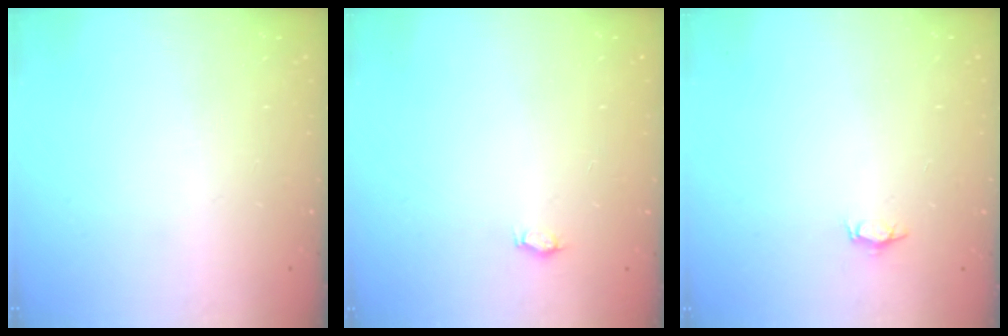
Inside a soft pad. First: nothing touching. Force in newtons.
{"total": 2.7, "press": 2.5, "slide": 1.1}
{"total": 2.8, "press": 2.8, "slide": 0.3}